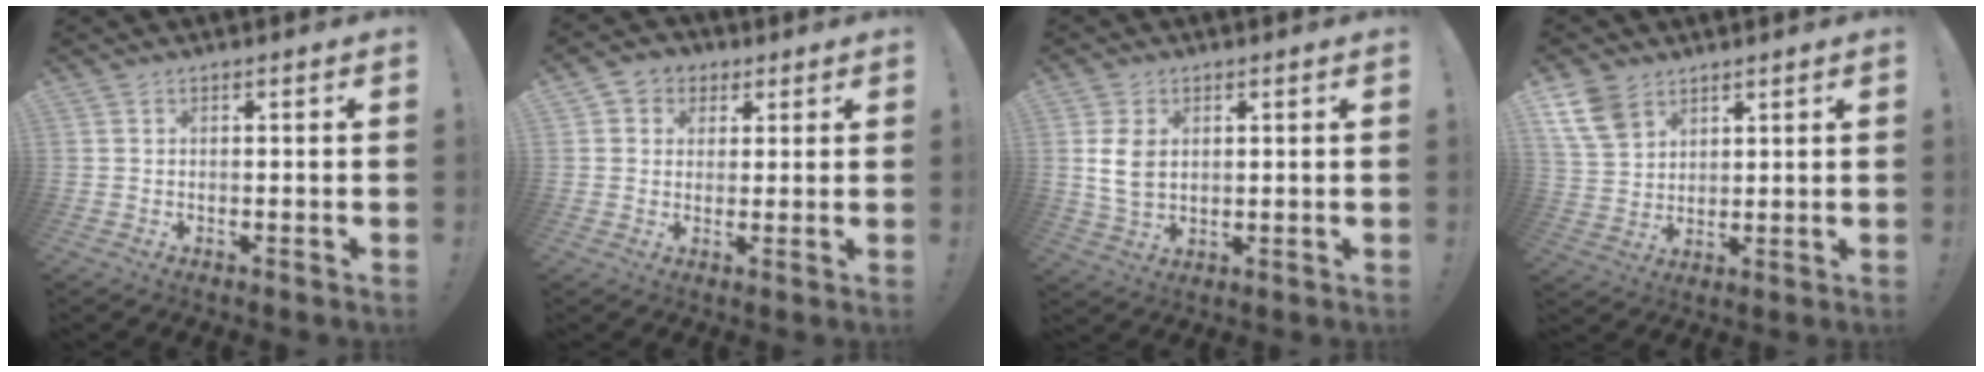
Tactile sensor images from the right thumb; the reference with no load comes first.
{"total": 5.3, "force": [0.8, 5.1, 1.3], "torque": [-0.013, 0.002, 0.017]}
{"total": 7.1, "force": [1.3, 5.1, 4.7], "torque": [-0.084, 0.002, 0.027]}
{"total": 10.0, "force": [6.1, 6.7, 4.3], "torque": [-0.086, -0.028, 0.123]}